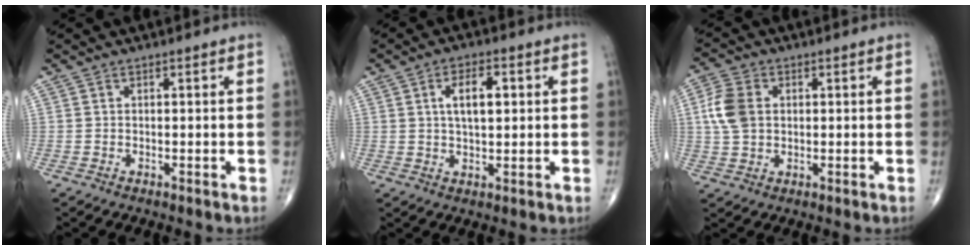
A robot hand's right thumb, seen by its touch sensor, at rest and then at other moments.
{"total": 6.2, "force": [1.5, 2.9, 5.3], "torque": [-0.081, -0.001, 0.023]}
{"total": 7.3, "force": [1.1, 5.2, 5.0], "torque": [-0.107, 0.006, 0.019]}